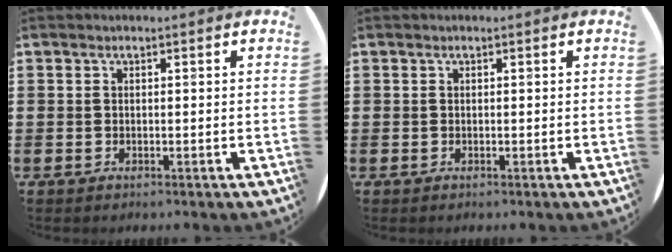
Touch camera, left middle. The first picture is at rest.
{"total": 0.0}